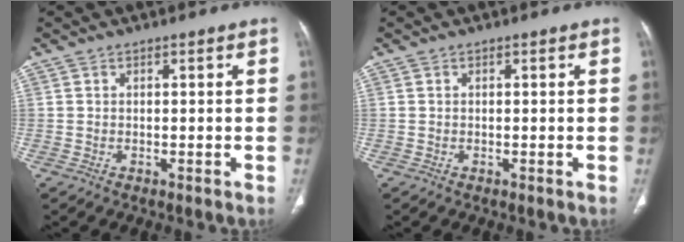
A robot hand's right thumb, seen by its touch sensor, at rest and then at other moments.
{"total": 0.0}